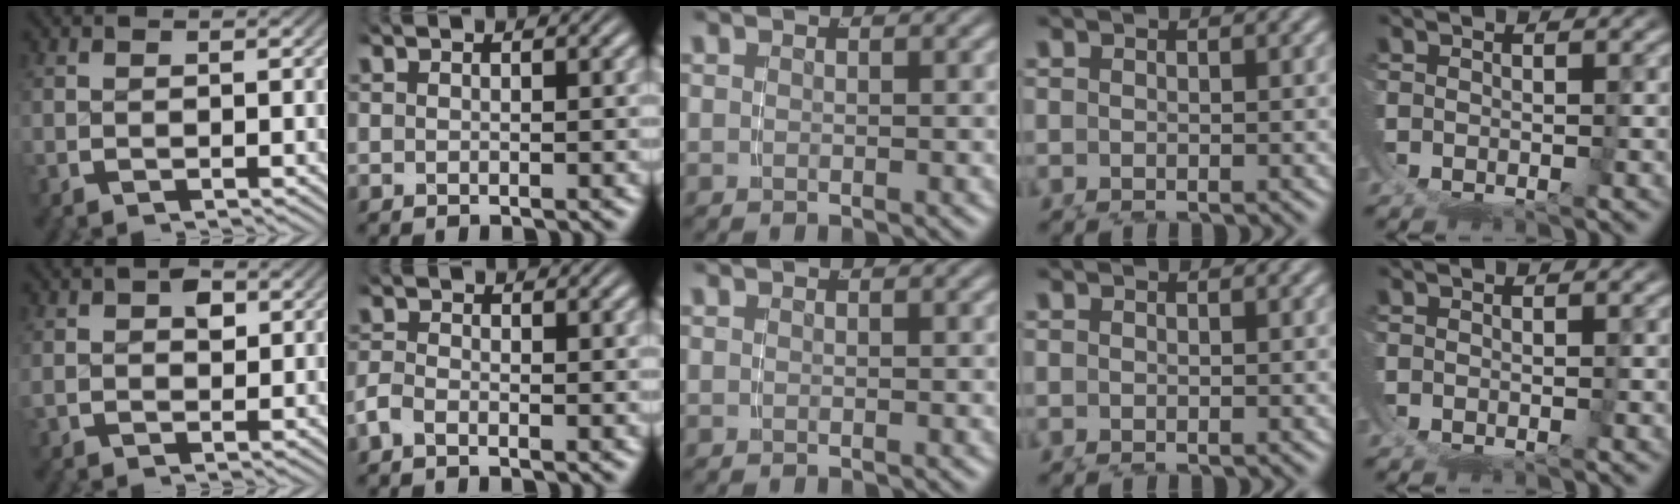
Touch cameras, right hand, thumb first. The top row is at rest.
{"thumb": {"total": 1.9, "force": [0.9, 1.1, 1.3], "torque": [-0.013, -0.002, 0.020]}, "index": {"total": 1.4, "force": [-1.2, 0.6, 0.5], "torque": [-0.017, -0.007, -0.024]}}